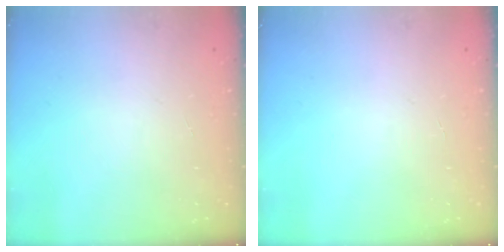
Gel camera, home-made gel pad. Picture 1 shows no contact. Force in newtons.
{"total": 0.0}